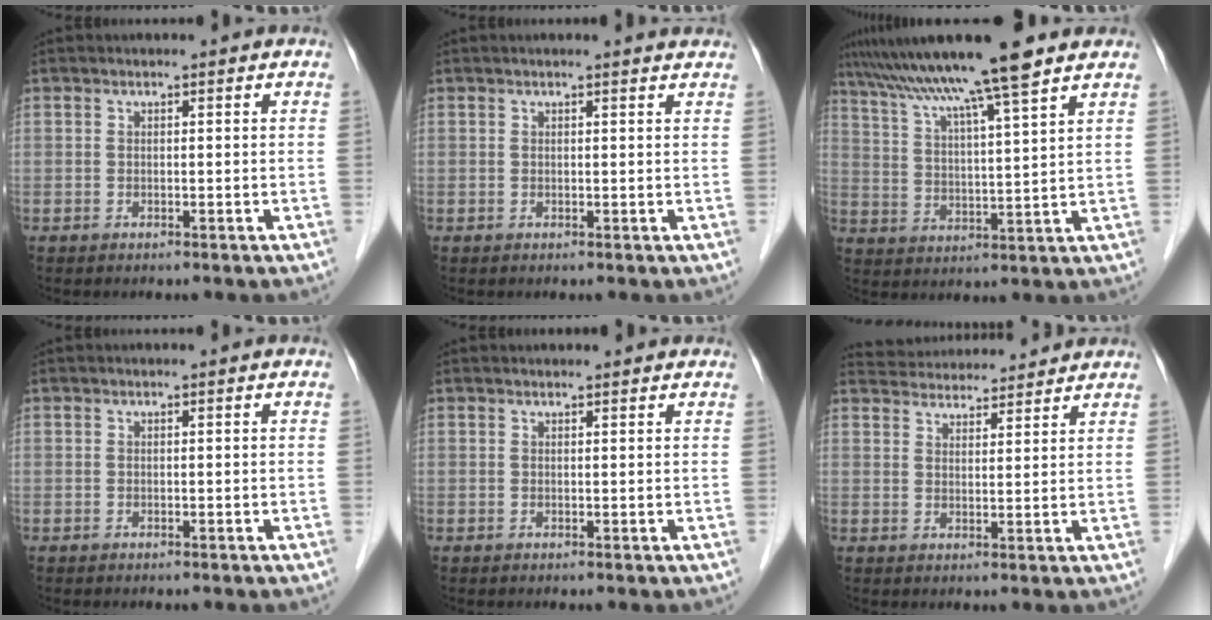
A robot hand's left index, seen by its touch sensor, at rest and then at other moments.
{"total": 3.4, "force": [3.3, 0.1, 0.9], "torque": [-0.014, 0.005, 0.027]}
{"total": 14.2, "force": [11.2, -1.0, 8.6], "torque": [-0.151, 0.022, 0.181]}
{"total": 0.0}
{"total": 2.5, "force": [2.3, 0.6, 0.6], "torque": [-0.012, 0.017, 0.026]}
{"total": 10.8, "force": [10.4, 2.0, 2.1], "torque": [-0.031, 0.031, 0.149]}